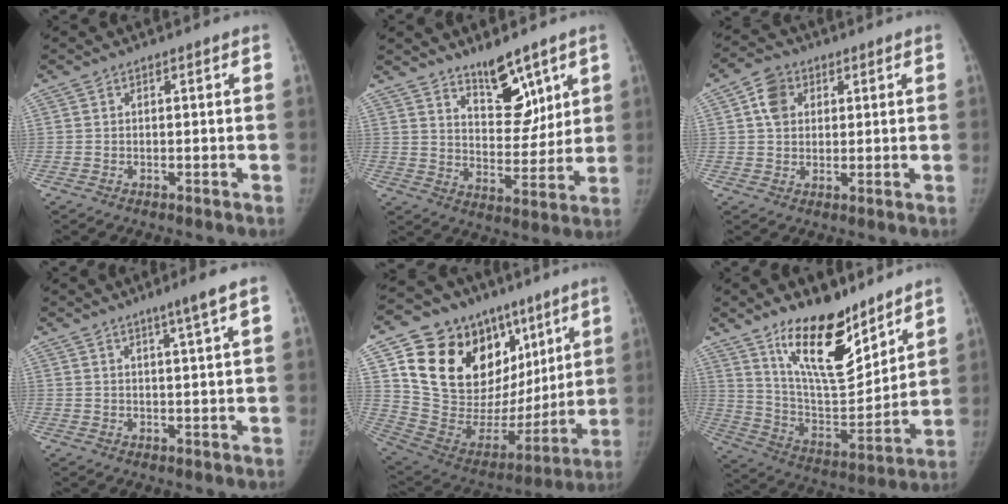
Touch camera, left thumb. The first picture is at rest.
{"total": 10.7, "force": [7.4, 4.8, 6.0], "torque": [-0.057, -0.061, 0.130]}
{"total": 5.9, "force": [1.9, 4.7, 3.0], "torque": [-0.036, 0.001, 0.030]}
{"total": 4.4, "force": [2.5, -0.7, 3.5], "torque": [-0.059, -0.012, 0.041]}
{"total": 30.5, "force": [12.5, 19.5, 19.9], "torque": [-0.270, 0.011, 0.229]}
{"total": 19.5, "force": [13.2, 7.6, 12.1], "torque": [-0.153, -0.097, 0.237]}